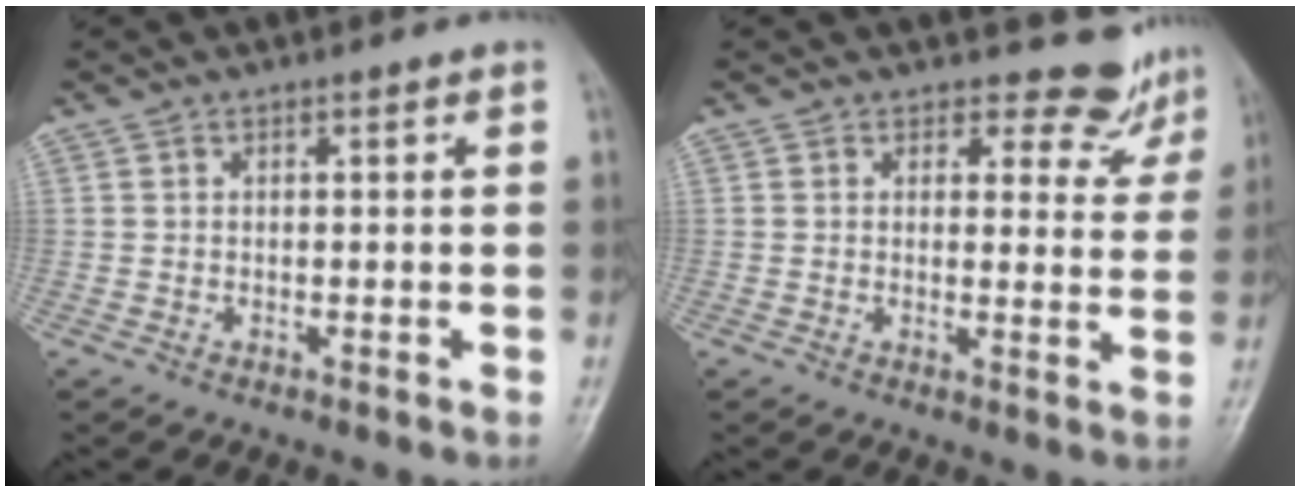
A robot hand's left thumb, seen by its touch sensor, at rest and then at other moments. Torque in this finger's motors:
{"motor_torque": [-0.12, -0.15, -0.23, -0.22, -0.02]}